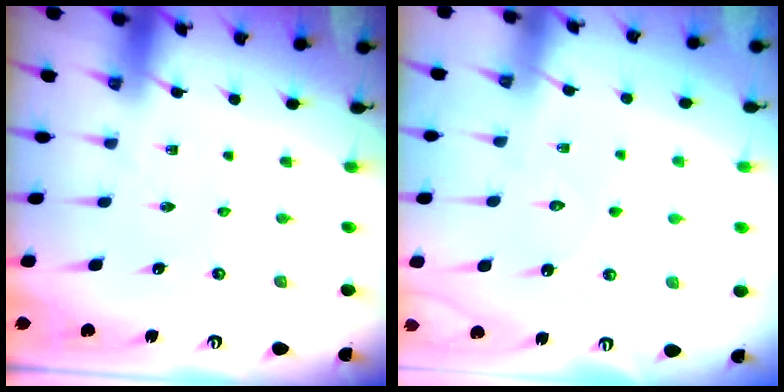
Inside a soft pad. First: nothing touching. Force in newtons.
{"total": 5.8, "press": 5.7, "slide": 0.6}